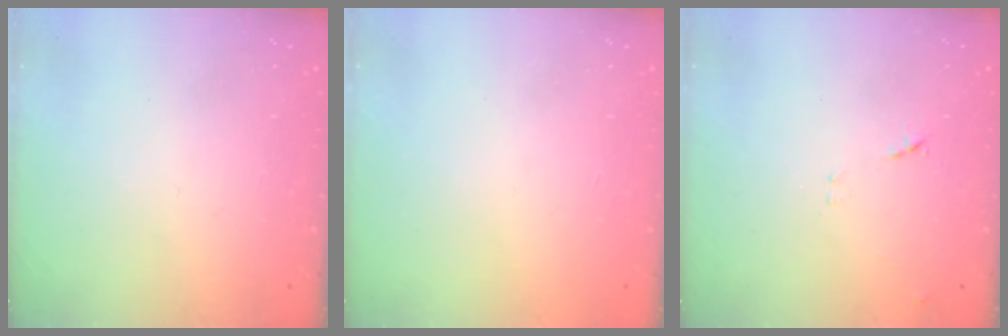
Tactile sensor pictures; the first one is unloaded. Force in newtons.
{"total": 1.5, "press": 1.5, "slide": 0.1}
{"total": 7.2, "press": 7.2, "slide": 0.6}